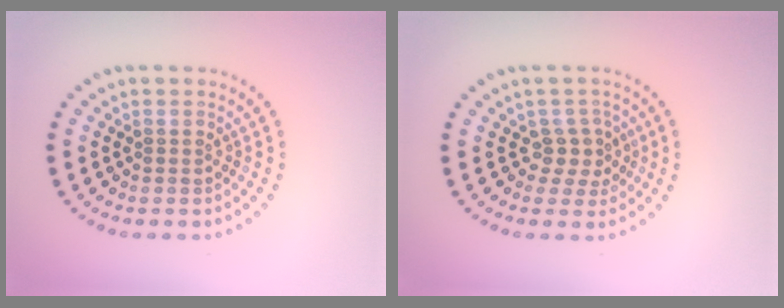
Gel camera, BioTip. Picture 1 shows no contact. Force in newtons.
{"total": 2.2, "press": 1.7, "slide": 1.4}